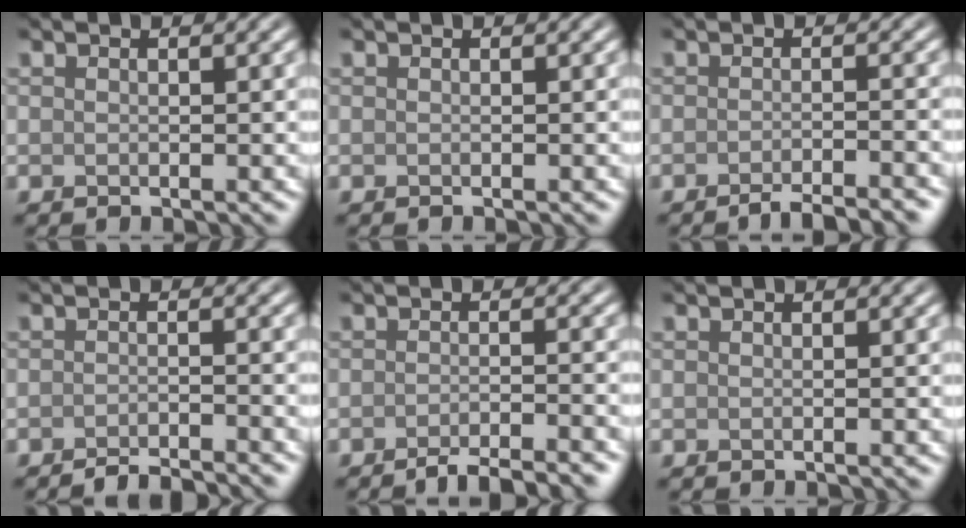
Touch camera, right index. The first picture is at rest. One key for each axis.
{"total": 0.0}
{"total": 3.4, "fx": -2.8, "fy": 0.5, "fz": 1.9, "tx": -0.017, "ty": 0.004, "tz": -0.047}
{"total": 2.9, "fx": -2.7, "fy": 0.4, "fz": 1.2, "tx": -0.003, "ty": 0.004, "tz": -0.046}
{"total": 3.8, "fx": -3.0, "fy": 0.6, "fz": 2.3, "tx": -0.022, "ty": 0.004, "tz": -0.054}
{"total": 0.0}